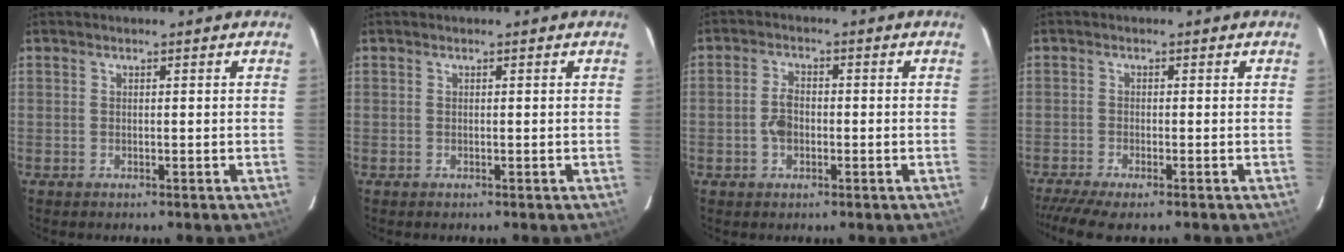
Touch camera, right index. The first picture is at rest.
{"total": 0.0}
{"total": 3.4, "force": [-0.8, 1.9, 2.7], "torque": [-0.058, 0.005, -0.016]}
{"total": 7.3, "force": [-5.7, 1.1, 4.3], "torque": [-0.066, -0.010, -0.094]}